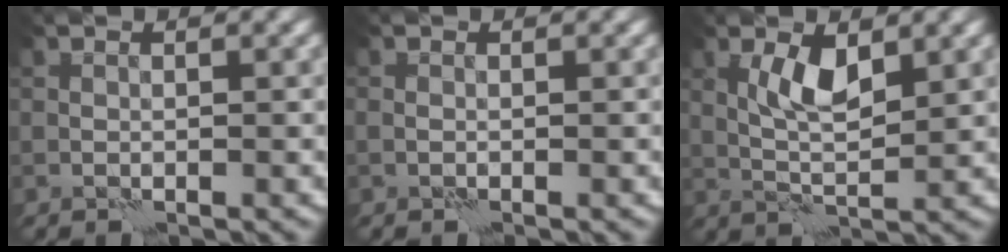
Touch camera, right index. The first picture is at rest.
{"total": 0.0}
{"total": 3.2, "force": [1.5, 0.9, 2.7], "torque": [-0.056, -0.003, 0.030]}